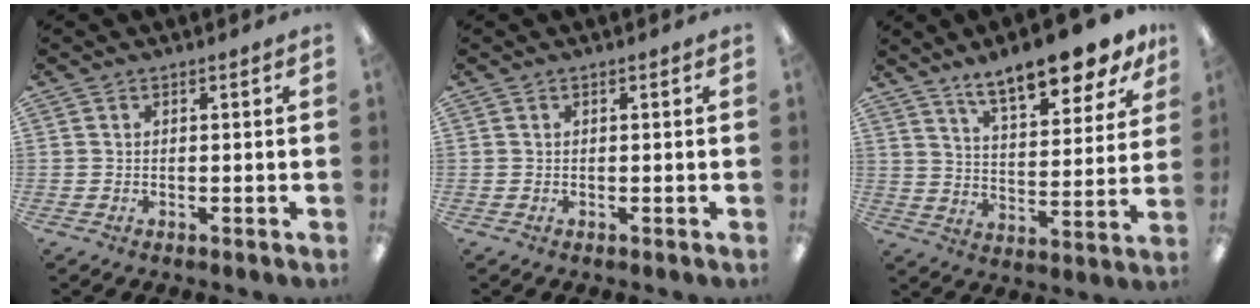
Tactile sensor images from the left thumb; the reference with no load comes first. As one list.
[{"total": 0.0}, {"total": 13.5, "force": [11.2, 3.6, 6.6], "torque": [-0.098, -0.073, 0.191]}]